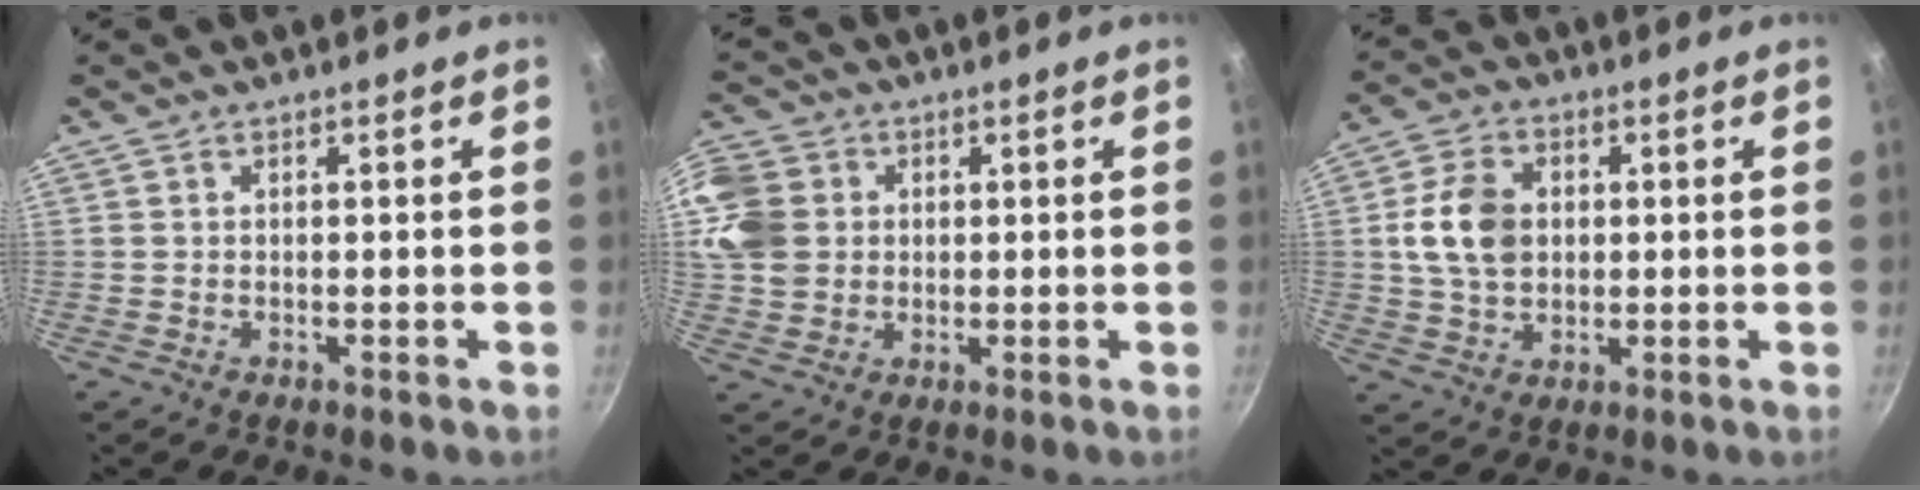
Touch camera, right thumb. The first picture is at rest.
{"total": 13.6, "force": [2.8, 11.8, 6.2], "torque": [-0.138, 0.006, 0.047]}
{"total": 10.2, "force": [1.1, 7.5, 6.8], "torque": [-0.110, 0.008, 0.016]}